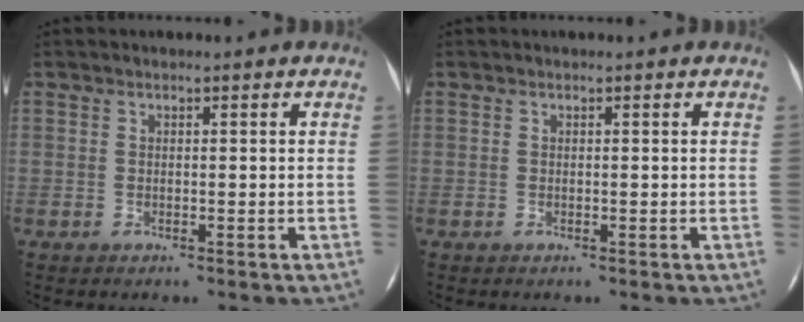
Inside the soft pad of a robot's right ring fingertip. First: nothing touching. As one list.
[{"total": 0.0}]